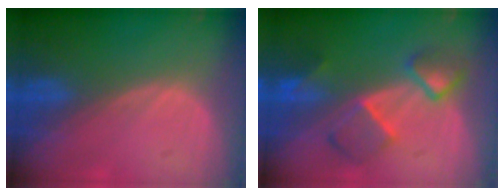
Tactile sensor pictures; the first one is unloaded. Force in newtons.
{"total": 6.8, "press": 6.6, "slide": 1.2}